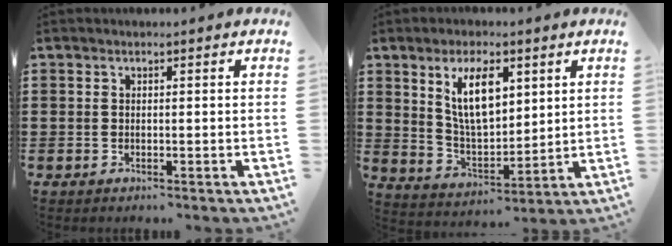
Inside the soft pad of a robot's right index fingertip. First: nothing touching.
{"total": 9.3, "force": [3.9, 4.2, 7.3], "torque": [-0.148, 0.010, 0.068]}